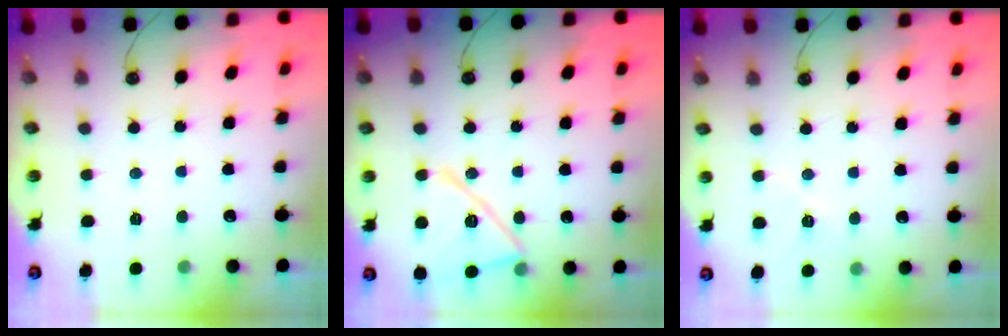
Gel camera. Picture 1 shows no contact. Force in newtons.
{"total": 15.9, "press": 15.5, "slide": 3.4}
{"total": 5.5, "press": 5.0, "slide": 2.3}